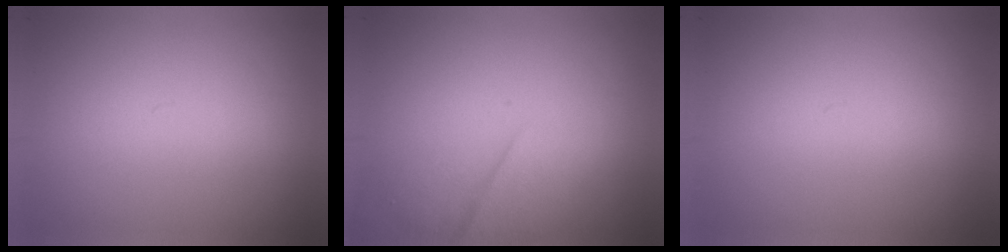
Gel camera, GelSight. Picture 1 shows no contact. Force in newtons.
{"total": 2.2}
{"total": 0.0}